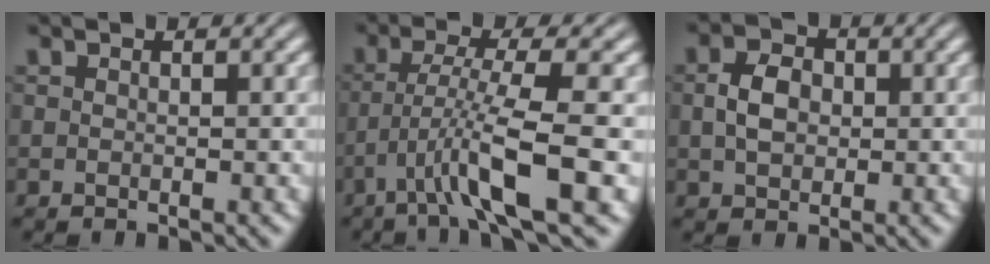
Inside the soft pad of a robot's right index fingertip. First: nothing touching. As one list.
[{"total": 5.4, "force": [-1.8, 0.0, 5.1], "torque": [-0.094, -0.018, -0.020]}, {"total": 2.0, "force": [0.1, 1.0, 1.8], "torque": [-0.023, -0.004, 0.012]}]